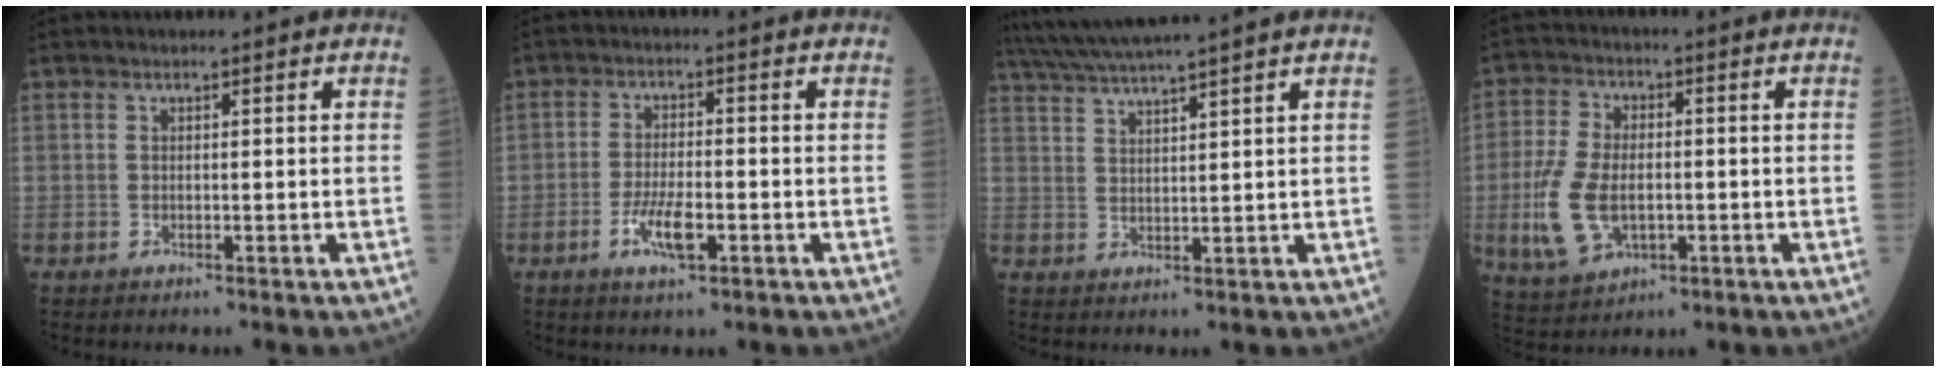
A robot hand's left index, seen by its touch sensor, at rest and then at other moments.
{"total": 4.9, "force": [-2.1, 1.1, 4.3], "torque": [-0.085, -0.003, -0.037]}
{"total": 10.5, "force": [9.2, -1.7, 4.9], "torque": [-0.090, 0.023, 0.144]}
{"total": 10.0, "force": [-2.1, 5.8, 7.9], "torque": [-0.185, 0.000, -0.033]}